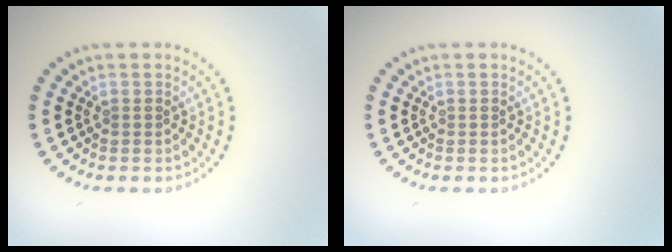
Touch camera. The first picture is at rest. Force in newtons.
{"total": 0.0}